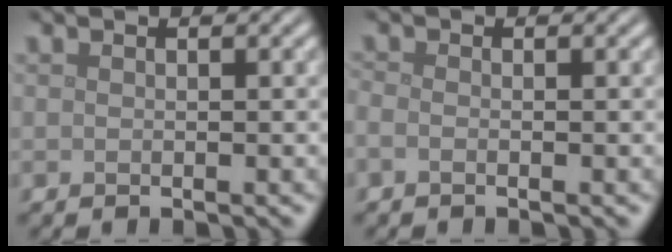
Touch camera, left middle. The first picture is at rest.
{"total": 0.8, "force": [-0.5, 0.4, 0.6], "torque": [-0.014, -0.006, -0.010]}